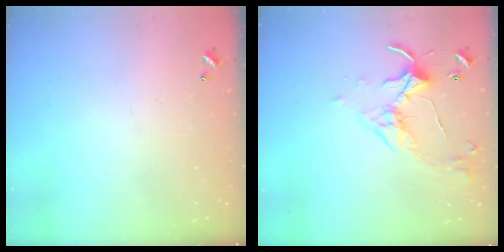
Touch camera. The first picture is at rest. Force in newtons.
{"total": 3.7, "press": 3.7, "slide": 0.5}